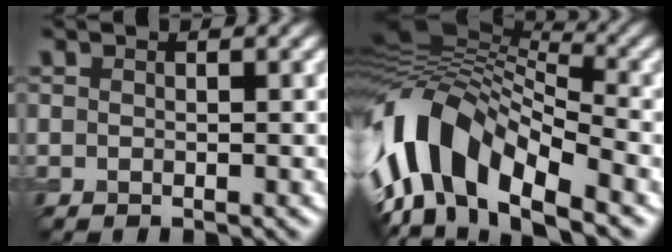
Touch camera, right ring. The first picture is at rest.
{"total": 14.0, "force": [-3.5, 7.6, 11.2], "torque": [-0.213, 0.015, -0.073]}